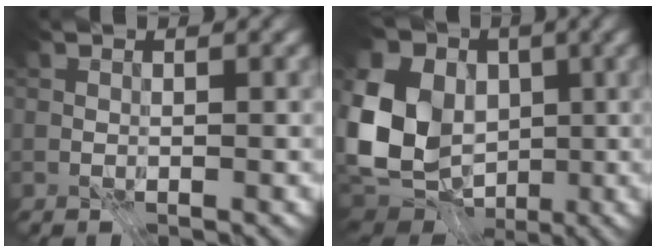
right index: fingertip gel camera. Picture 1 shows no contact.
{"total": 15.9, "force": [0.2, 12.8, 9.6], "torque": [-0.220, 0.011, -0.009]}